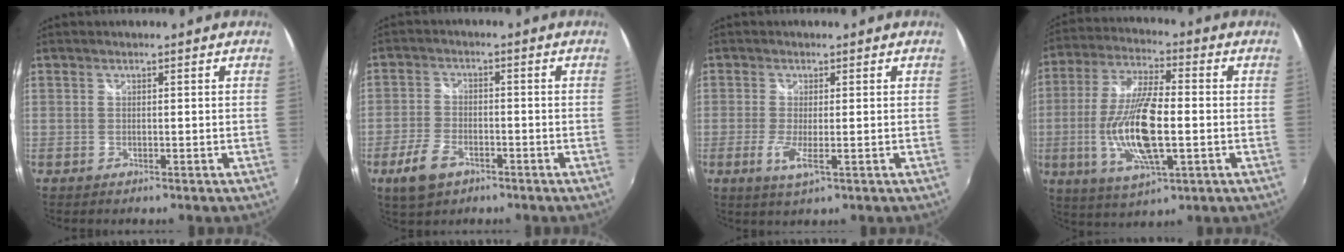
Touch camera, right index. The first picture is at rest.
{"total": 7.3, "force": [-4.2, 4.1, 4.4], "torque": [-0.111, -0.005, -0.077]}
{"total": 3.7, "force": [-1.2, 0.4, 3.5], "torque": [-0.077, -0.012, -0.023]}
{"total": 15.9, "force": [-2.7, 4.5, 15.0], "torque": [-0.303, -0.007, -0.047]}